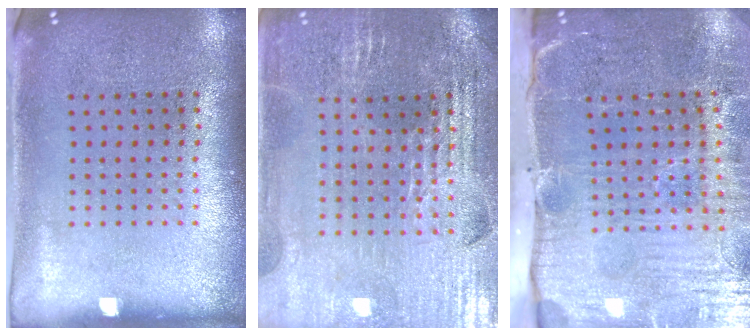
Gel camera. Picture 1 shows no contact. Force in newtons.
{"total": 2.9, "press": 2.9, "slide": 0.5}
{"total": 5.4, "press": 4.4, "slide": 3.1}